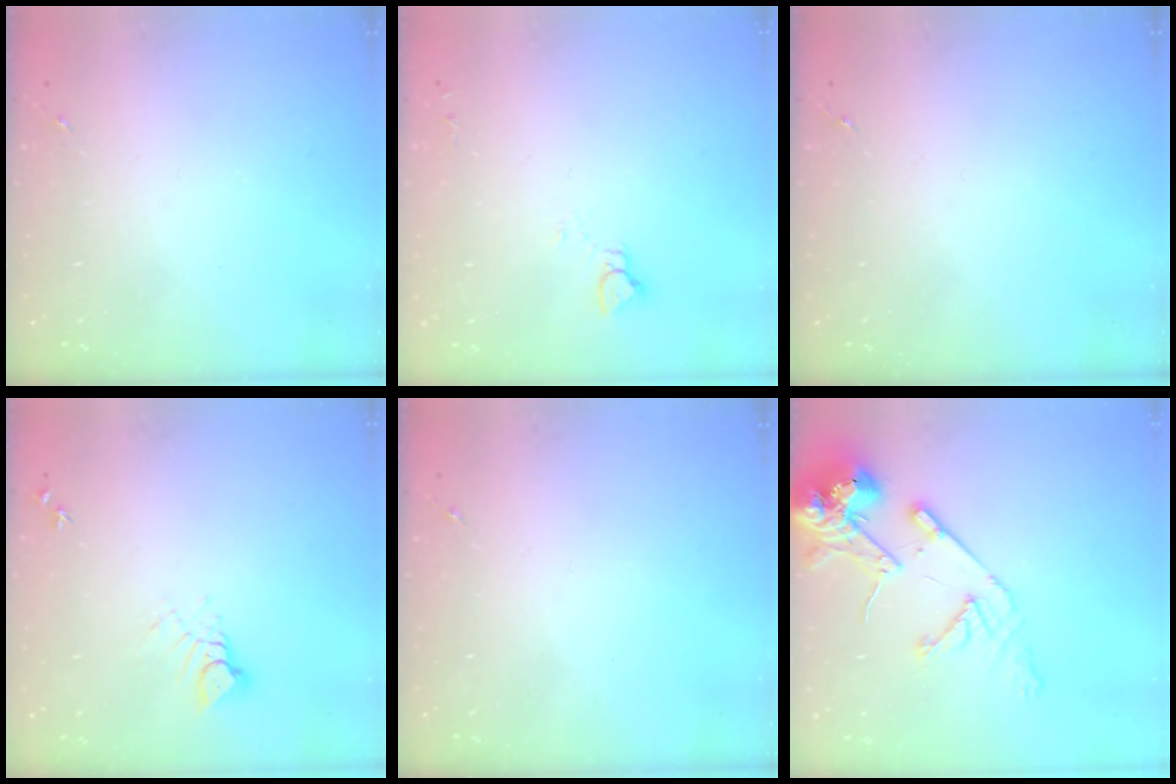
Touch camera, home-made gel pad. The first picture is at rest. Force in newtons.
{"total": 3.9, "press": 3.9, "slide": 0.4}
{"total": 0.0}
{"total": 4.4, "press": 4.4, "slide": 0.1}
{"total": 0.0}
{"total": 15.7, "press": 15.5, "slide": 2.3}